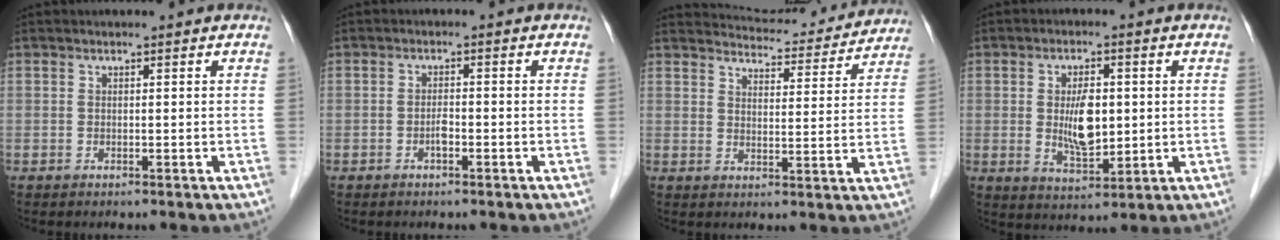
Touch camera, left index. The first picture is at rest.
{"total": 1.6, "force": [-1.0, 0.5, 1.1], "torque": [-0.021, 0.000, -0.017]}
{"total": 15.5, "force": [15.0, 2.8, 2.5], "torque": [-0.019, -0.011, 0.177]}
{"total": 6.8, "force": [0.2, 2.9, 6.2], "torque": [-0.115, -0.004, 0.010]}